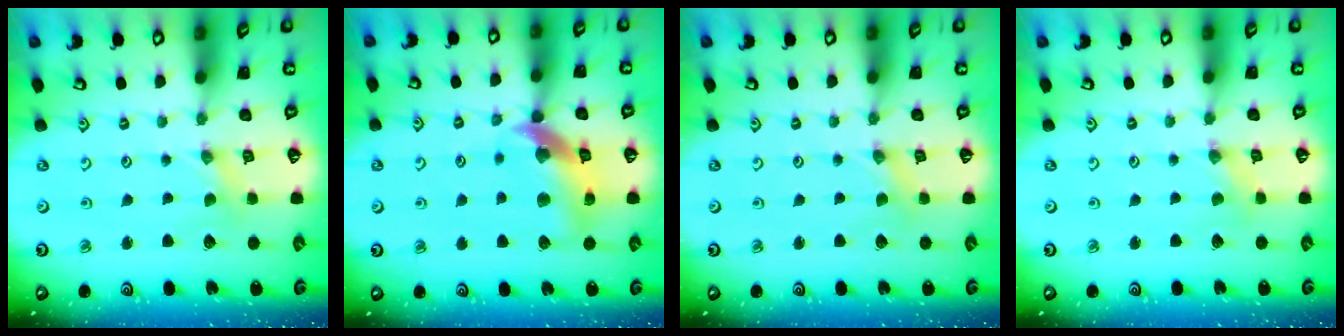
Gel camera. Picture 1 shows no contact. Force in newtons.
{"total": 14.5, "press": 14.4, "slide": 2.0}
{"total": 0.0}
{"total": 1.4, "press": 1.3, "slide": 0.3}